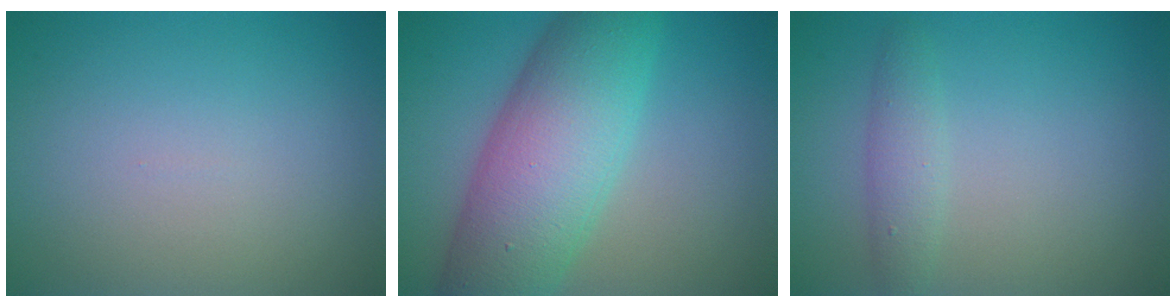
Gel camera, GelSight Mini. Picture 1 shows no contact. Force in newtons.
{"total": 10.2, "press": 10.2, "slide": 0.1}
{"total": 1.9, "press": 1.9, "slide": 0.1}